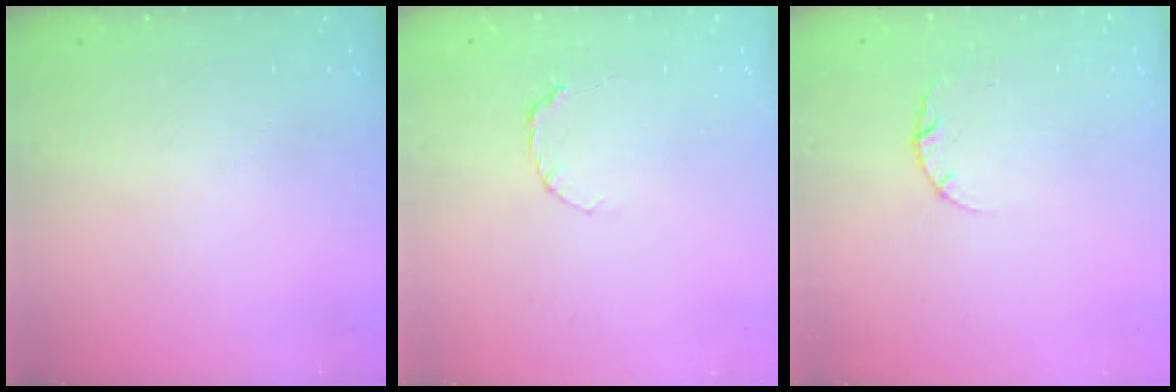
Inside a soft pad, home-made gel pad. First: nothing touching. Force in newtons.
{"total": 4.0, "press": 3.9, "slide": 0.5}
{"total": 2.6, "press": 2.6, "slide": 0.3}